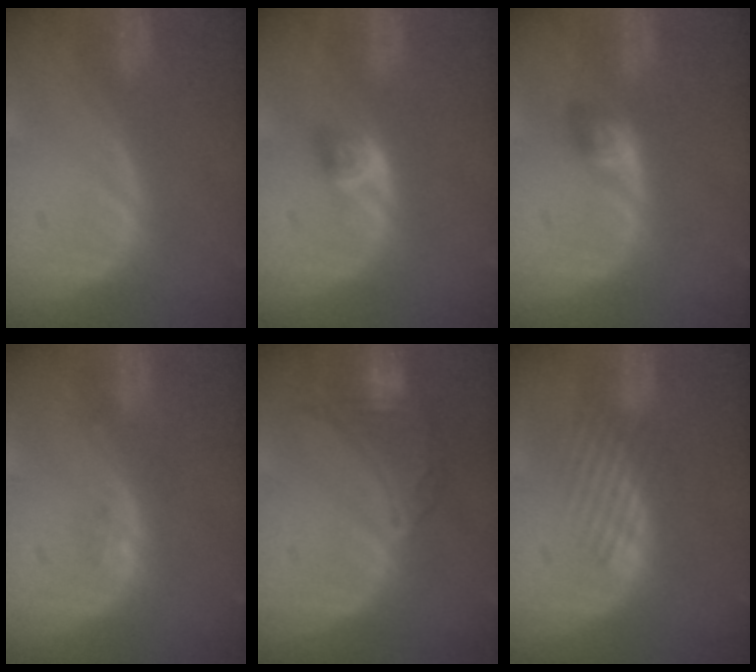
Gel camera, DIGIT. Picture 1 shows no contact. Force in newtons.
{"total": 2.7, "press": 2.4, "slide": 1.3}
{"total": 2.9, "press": 2.7, "slide": 1.0}
{"total": 1.2, "press": 1.2, "slide": 0.1}
{"total": 7.2, "press": 7.0, "slide": 1.6}
{"total": 3.6, "press": 3.1, "slide": 1.9}